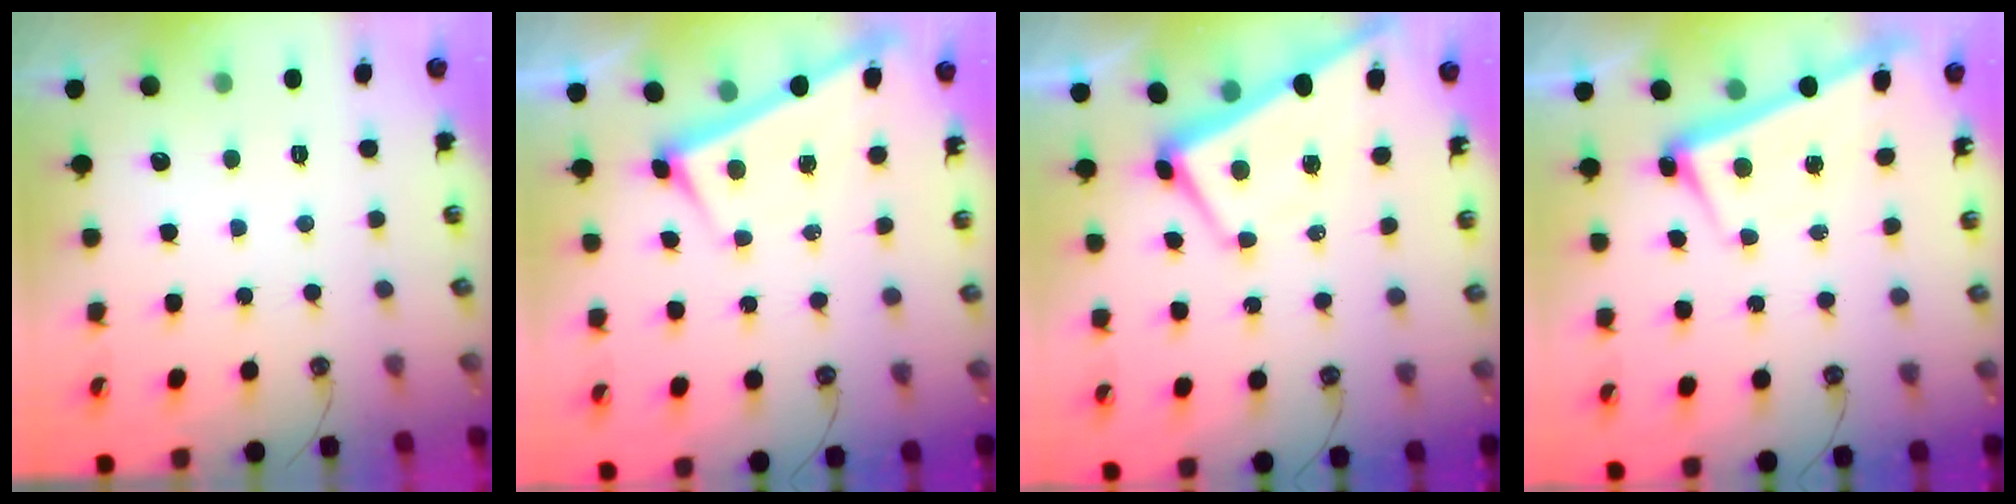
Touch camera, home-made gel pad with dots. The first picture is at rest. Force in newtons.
{"total": 3.0, "press": 3.0, "slide": 0.2}
{"total": 1.0, "press": 0.4, "slide": 1.0}
{"total": 2.6, "press": 2.5, "slide": 0.6}